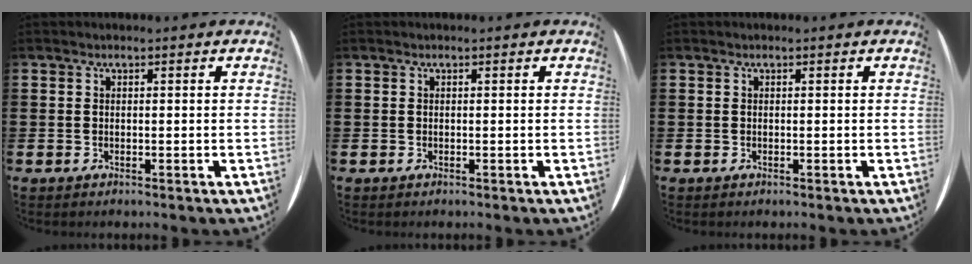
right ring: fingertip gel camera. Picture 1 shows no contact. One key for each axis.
{"total": 0.0}
{"total": 0.0}